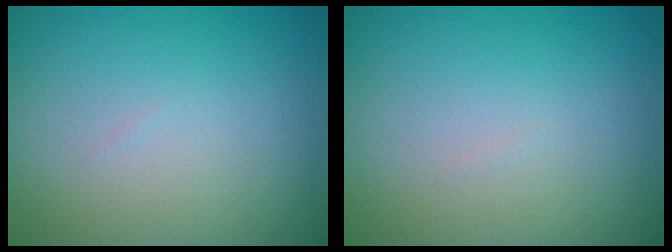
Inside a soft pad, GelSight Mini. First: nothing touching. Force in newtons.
{"total": 0.0}